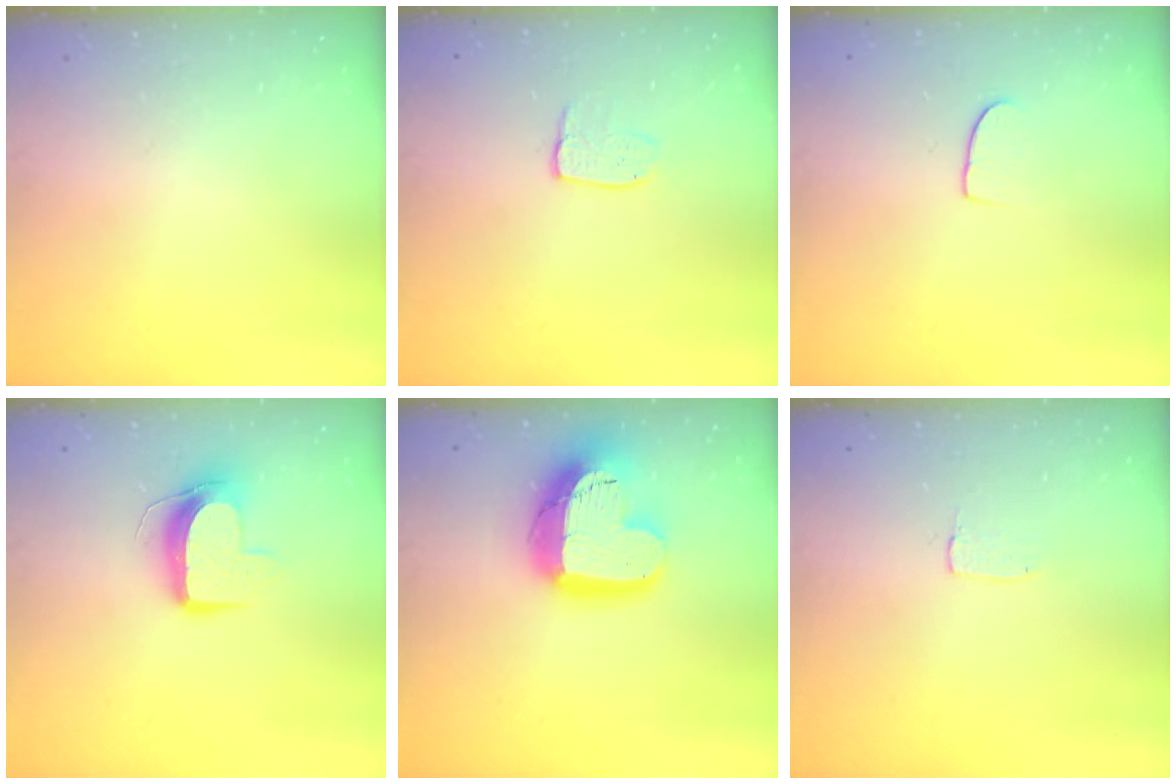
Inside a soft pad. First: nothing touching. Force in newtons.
{"total": 6.3, "press": 6.3, "slide": 0.2}
{"total": 6.1, "press": 6.1, "slide": 0.4}
{"total": 10.4, "press": 10.4, "slide": 0.6}
{"total": 20.1, "press": 20.0, "slide": 1.6}
{"total": 3.4, "press": 3.4, "slide": 0.1}